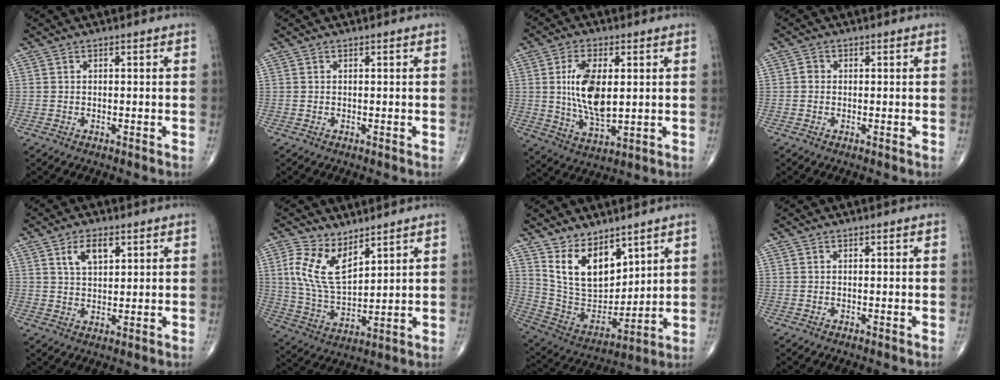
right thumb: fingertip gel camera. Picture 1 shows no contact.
{"total": 0.0}
{"total": 12.2, "force": [1.5, 5.9, 10.5], "torque": [-0.194, -0.018, 0.034]}
{"total": 1.2, "force": [-0.1, 1.1, 0.5], "torque": [-0.003, 0.003, -0.005]}
{"total": 5.5, "force": [2.6, 2.8, 3.9], "torque": [-0.062, -0.010, 0.049]}
{"total": 11.2, "force": [5.9, 5.5, 7.9], "torque": [-0.145, -0.034, 0.126]}
{"total": 13.7, "force": [8.0, 7.6, 8.1], "torque": [-0.109, -0.054, 0.178]}
{"total": 0.0}